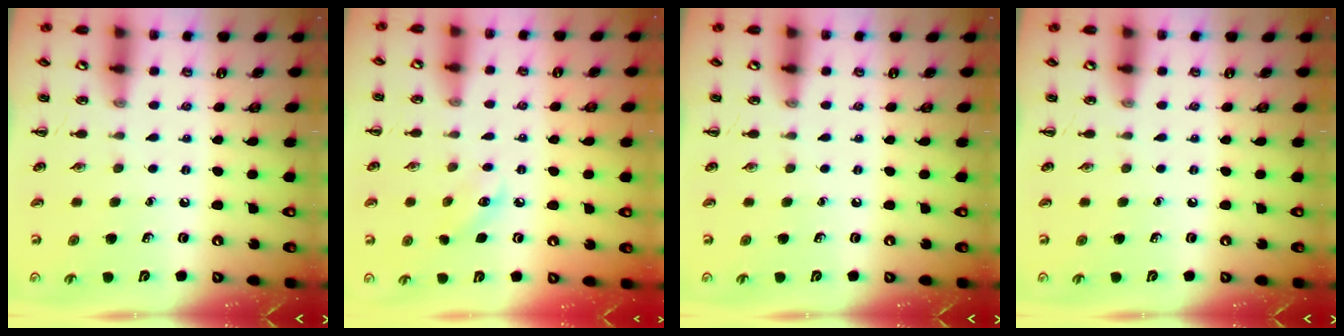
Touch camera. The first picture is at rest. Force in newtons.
{"total": 5.4, "press": 5.2, "slide": 1.5}
{"total": 0.0}
{"total": 0.0}